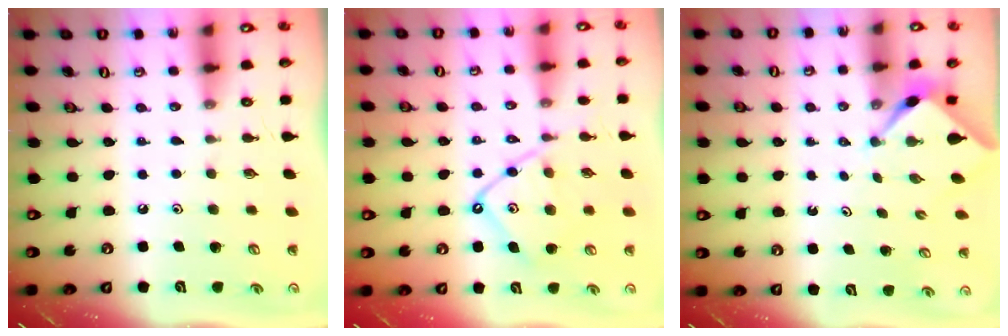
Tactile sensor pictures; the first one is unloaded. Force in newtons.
{"total": 10.9, "press": 10.8, "slide": 1.1}
{"total": 2.2, "press": 2.2, "slide": 0.2}